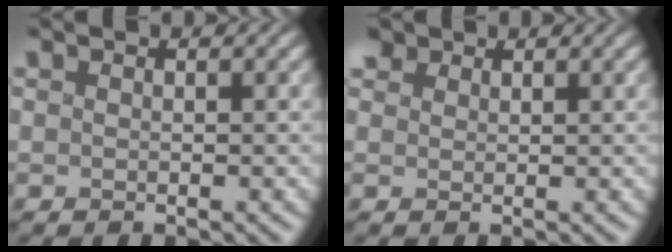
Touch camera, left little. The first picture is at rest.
{"total": 2.2, "force": [1.8, 1.2, 0.5], "torque": [-0.013, -0.005, 0.042]}